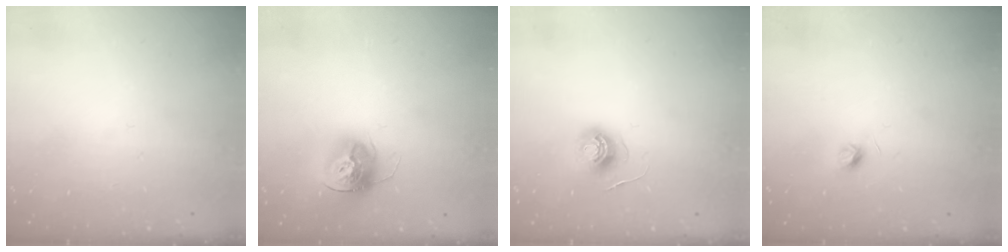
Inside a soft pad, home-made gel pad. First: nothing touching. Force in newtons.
{"total": 13.4, "press": 13.4, "slide": 1.2}
{"total": 6.0, "press": 6.0, "slide": 0.3}
{"total": 4.1, "press": 4.0, "slide": 0.6}